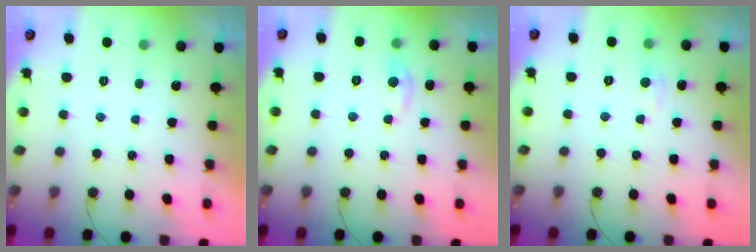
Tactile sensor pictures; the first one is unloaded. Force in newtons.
{"total": 6.1, "press": 6.1, "slide": 0.8}
{"total": 2.8, "press": 2.7, "slide": 0.4}